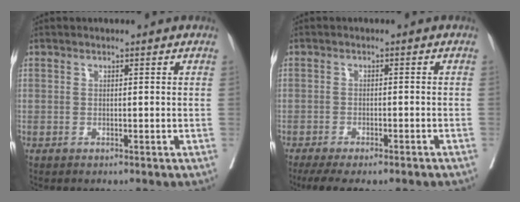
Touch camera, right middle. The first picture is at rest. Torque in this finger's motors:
{"motor_torque": [1.07, -1.07, 0.18, 0.06]}